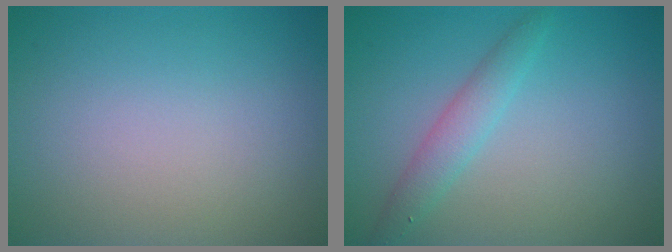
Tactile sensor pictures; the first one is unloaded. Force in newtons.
{"total": 2.3, "press": 2.3, "slide": 0.0}